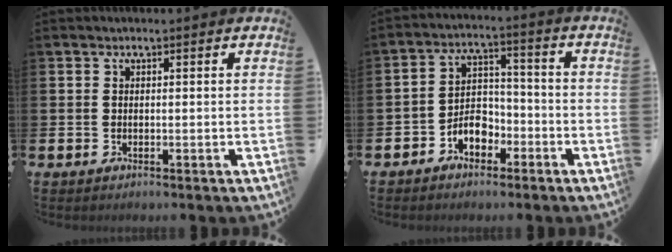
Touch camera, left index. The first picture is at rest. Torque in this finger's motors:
{"motor_torque": [0.56, 0.11, 0.16, 0.09]}